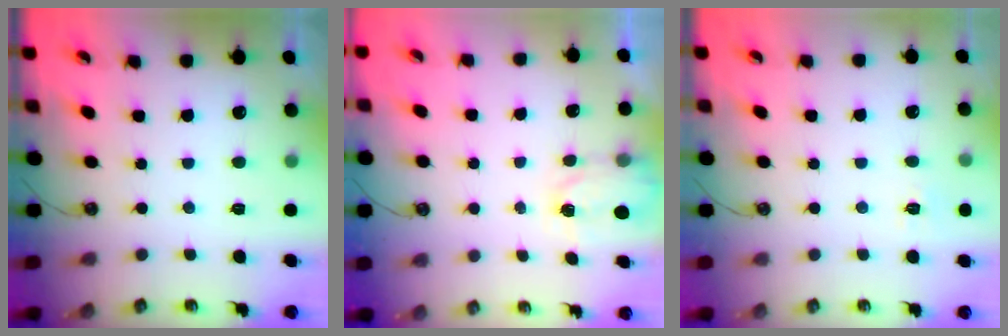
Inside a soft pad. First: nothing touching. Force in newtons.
{"total": 2.4, "press": 2.4, "slide": 0.5}
{"total": 5.3, "press": 5.3, "slide": 0.6}